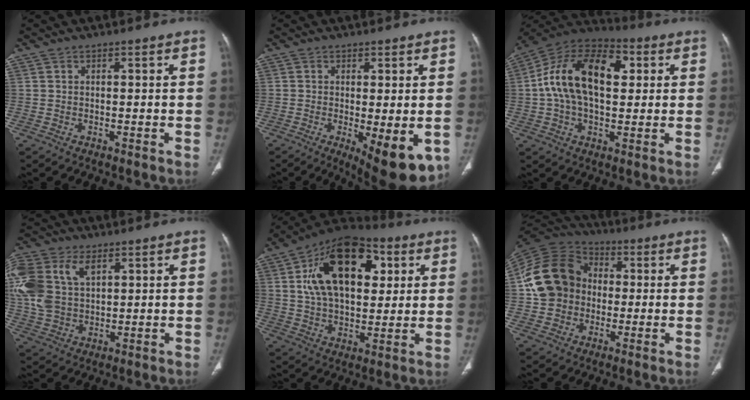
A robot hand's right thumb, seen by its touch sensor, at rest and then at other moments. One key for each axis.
{"total": 10.4, "fx": -2.9, "fy": 3.2, "fz": 9.4, "tx": -0.127, "ty": -0.024, "tz": -0.033}
{"total": 19.0, "fx": 3.0, "fy": 11.2, "fz": 15.0, "tx": -0.252, "ty": 0.028, "tz": 0.043}
{"total": 18.1, "fx": 5.7, "fy": 12.2, "fz": 12.2, "tx": -0.297, "ty": 0.010, "tz": 0.111}
{"total": 21.9, "fx": 6.4, "fy": 12.8, "fz": 16.6, "tx": -0.240, "ty": 0.002, "tz": 0.100}
{"total": 15.8, "fx": -0.1, "fy": 13.4, "fz": 8.4, "tx": -0.149, "ty": 0.027, "tz": -0.011}